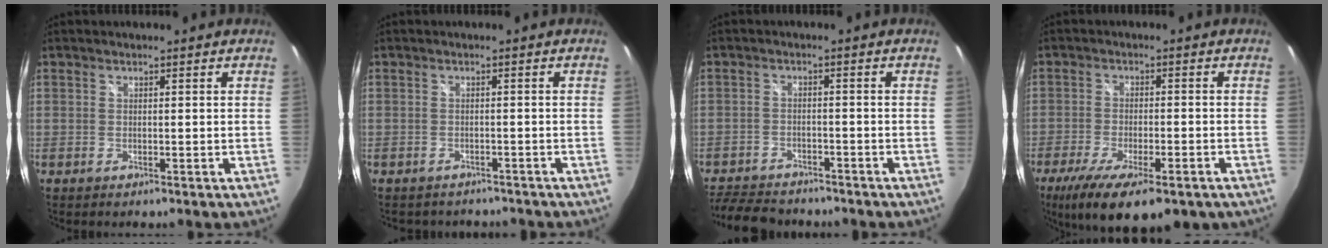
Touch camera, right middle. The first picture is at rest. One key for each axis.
{"total": 4.7, "fx": -4.1, "fy": 2.0, "fz": 1.1, "tx": -0.023, "ty": -0.013, "tz": -0.054}
{"total": 10.8, "fx": -9.4, "fy": 3.9, "fz": 3.5, "tx": -0.102, "ty": -0.009, "tz": -0.152}
{"total": 16.5, "fx": -10.7, "fy": 5.7, "fz": 11.2, "tx": -0.221, "ty": -0.057, "tz": -0.162}